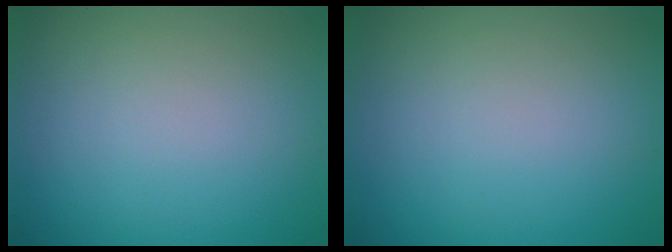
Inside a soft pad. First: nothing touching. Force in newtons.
{"total": 0.0}